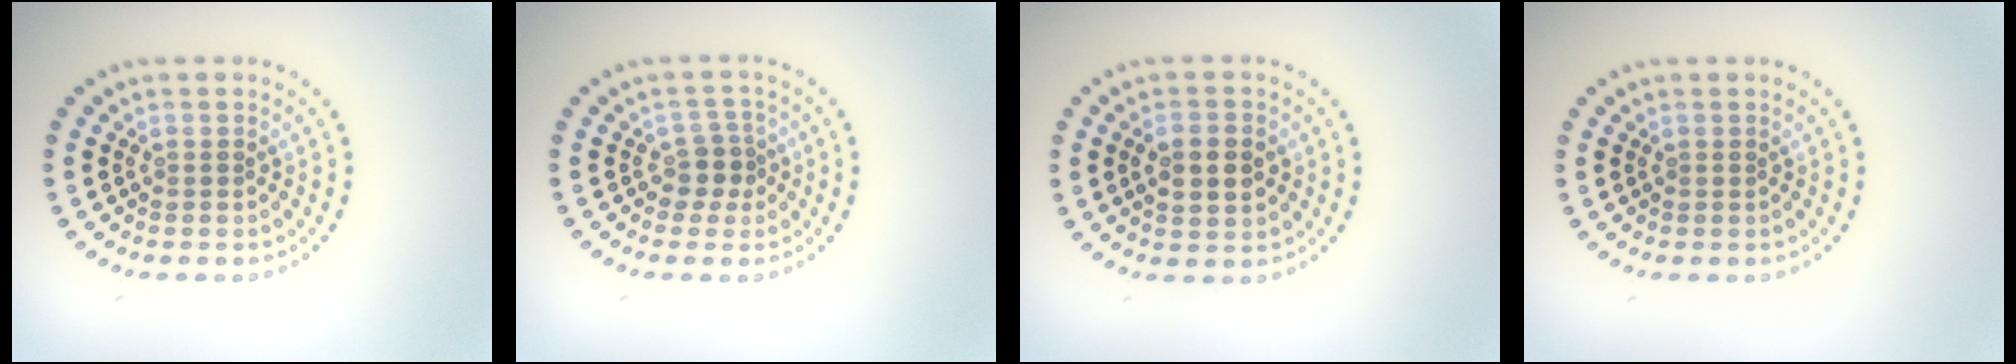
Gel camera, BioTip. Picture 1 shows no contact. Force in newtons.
{"total": 2.0, "press": 1.6, "slide": 1.2}
{"total": 3.9, "press": 3.9, "slide": 0.1}
{"total": 0.0}